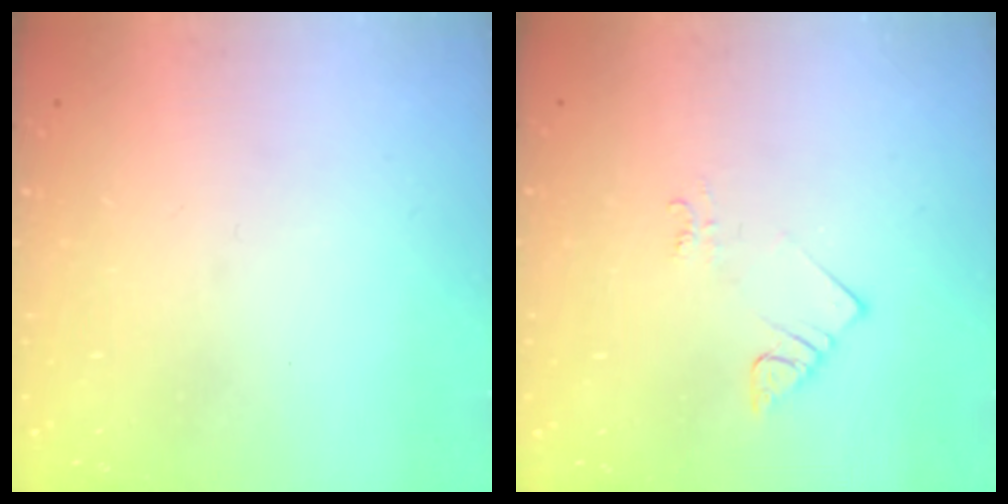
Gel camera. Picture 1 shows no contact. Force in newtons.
{"total": 2.1, "press": 2.0, "slide": 0.5}